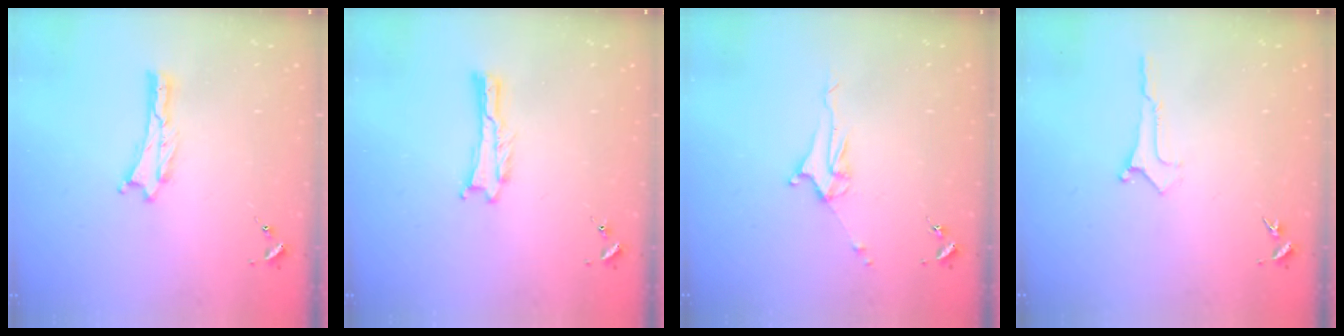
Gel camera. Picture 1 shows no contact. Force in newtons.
{"total": 0.0}
{"total": 3.7, "press": 3.7, "slide": 0.5}
{"total": 0.0}